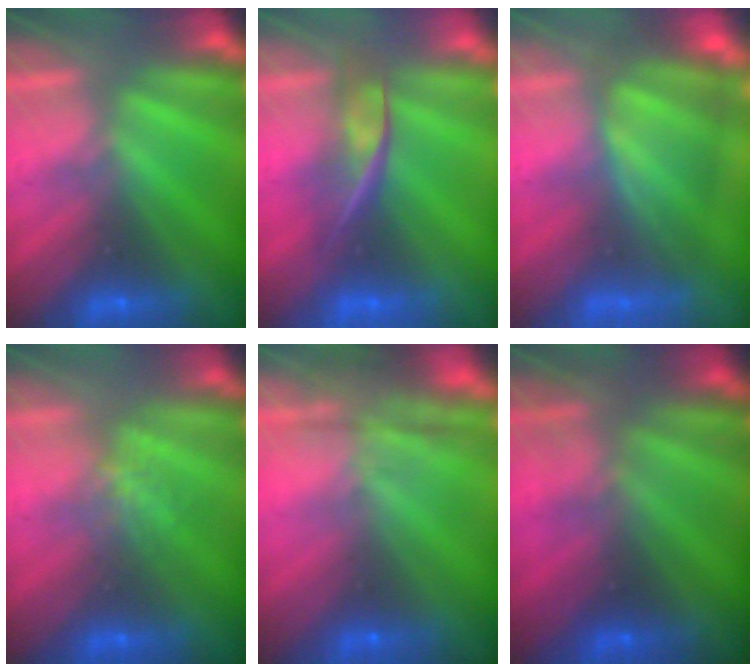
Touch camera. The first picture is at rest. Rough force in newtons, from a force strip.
{"total": 2.4}
{"total": 4.9}
{"total": 1.2}
{"total": 7.8}
{"total": 2.9}